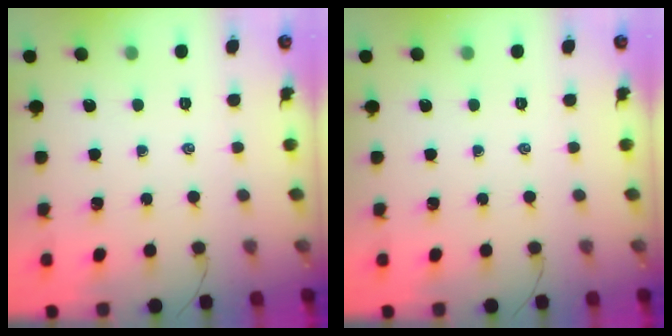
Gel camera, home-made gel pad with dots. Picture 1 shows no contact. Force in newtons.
{"total": 0.0}